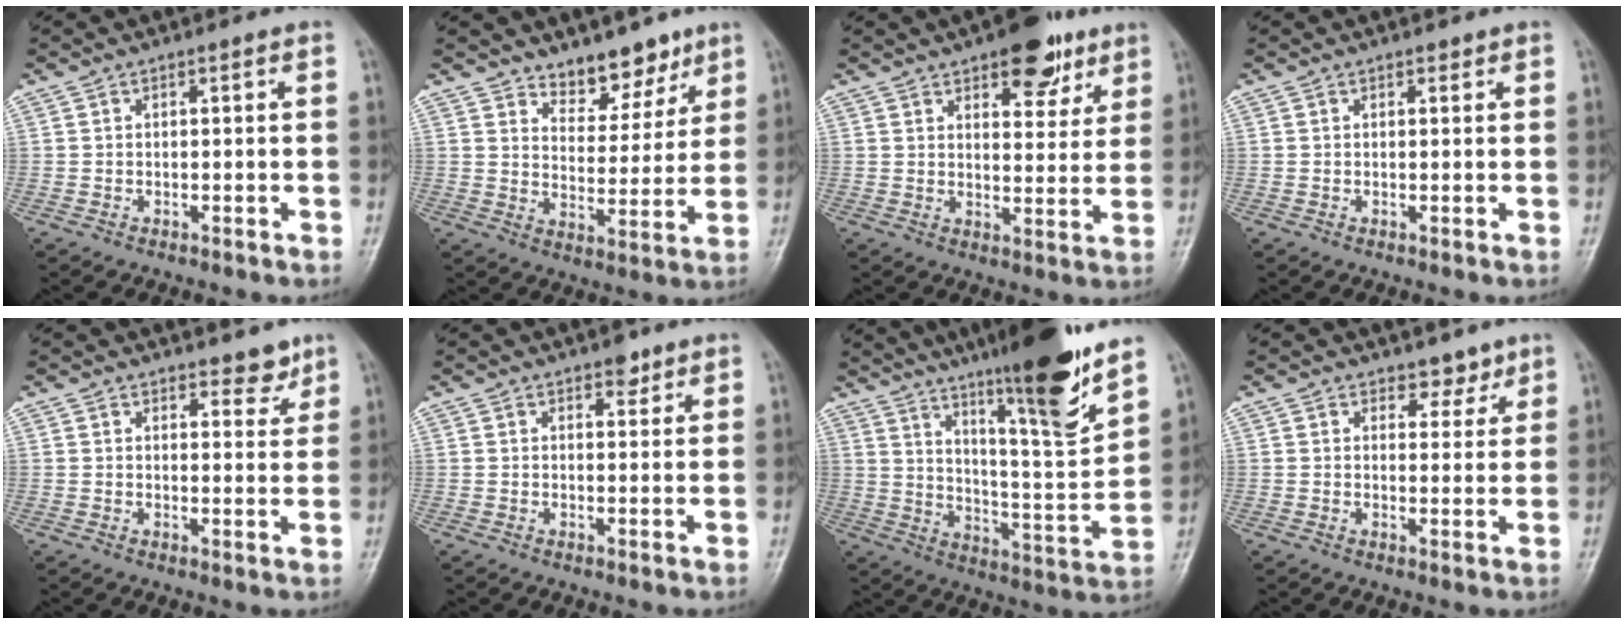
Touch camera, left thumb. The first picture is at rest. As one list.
[{"total": 8.6, "force": [6.7, 4.4, 3.1], "torque": [-0.007, -0.049, 0.110]}, {"total": 10.5, "force": [6.5, 5.0, 6.6], "torque": [-0.054, -0.031, 0.089]}, {"total": 0.7, "force": [0.6, 0.4, 0.2], "torque": [0.002, -0.004, 0.005]}, {"total": 4.0, "force": [3.2, 1.8, 1.6], "torque": [0.005, -0.022, 0.044]}, {"total": 2.4, "force": [1.7, 1.3, 1.1], "torque": [-0.001, -0.008, 0.022]}, {"total": 19.7, "force": [13.7, 1.9, 14.0], "torque": [-0.190, -0.080, 0.223]}, {"total": 3.5, "force": [2.7, 2.1, 0.8], "torque": [0.016, -0.018, 0.038]}]